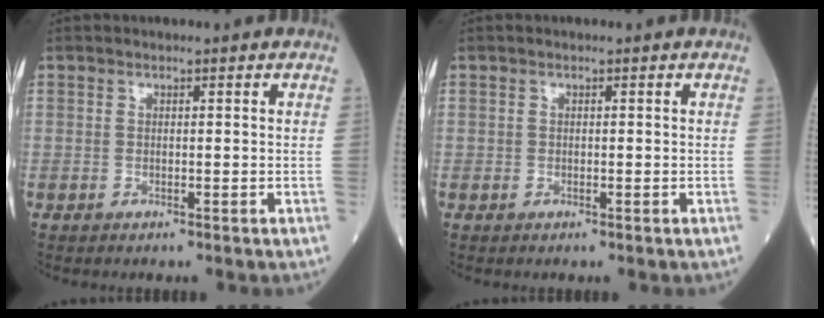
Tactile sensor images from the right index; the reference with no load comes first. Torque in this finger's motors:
{"motor_torque": [-0.16, 0.13, -0.05, -0.01]}